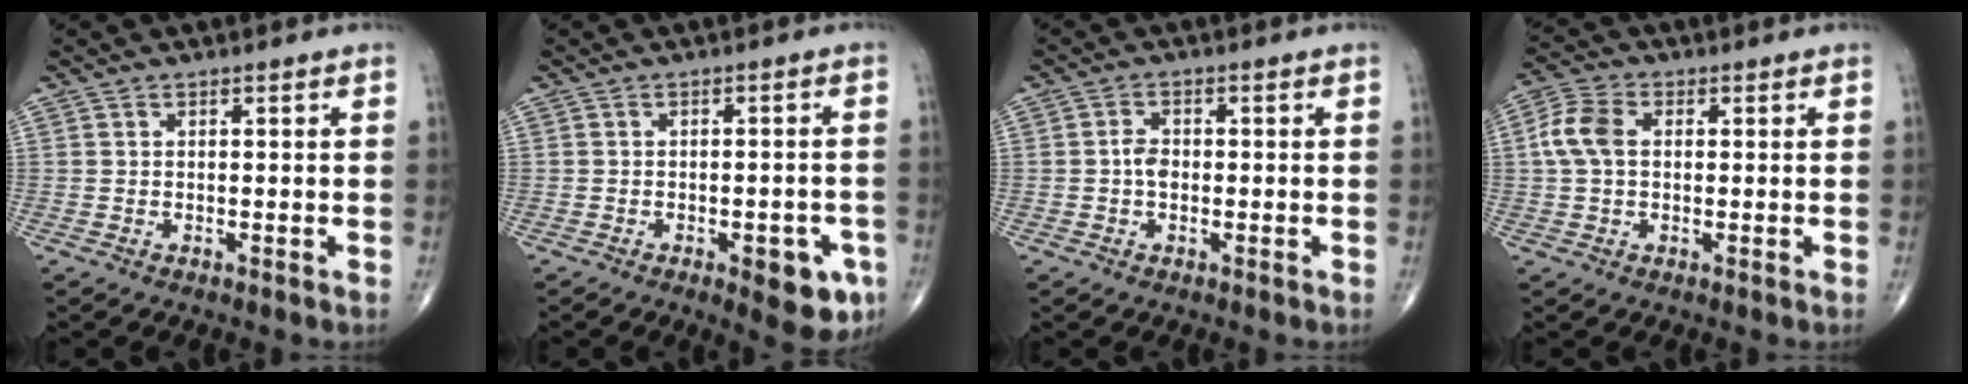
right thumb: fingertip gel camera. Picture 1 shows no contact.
{"total": 7.9, "force": [-3.5, 3.1, 6.4], "torque": [-0.058, 0.010, -0.036]}
{"total": 2.5, "force": [-0.3, 1.8, 1.8], "torque": [-0.028, 0.008, -0.011]}
{"total": 6.5, "force": [0.7, 4.4, 4.8], "torque": [-0.107, 0.018, 0.007]}